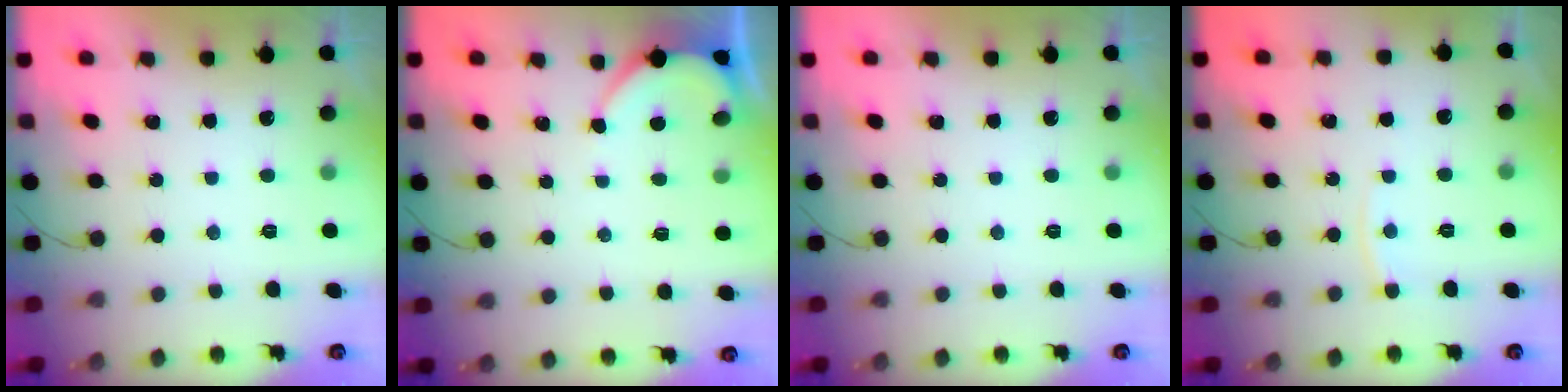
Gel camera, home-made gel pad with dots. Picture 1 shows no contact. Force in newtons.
{"total": 2.9, "press": 2.9, "slide": 0.4}
{"total": 0.0}
{"total": 3.2, "press": 3.1, "slide": 0.4}